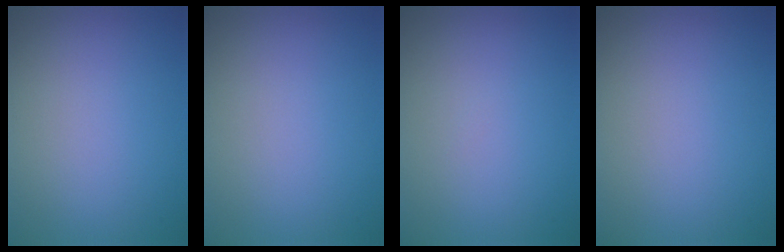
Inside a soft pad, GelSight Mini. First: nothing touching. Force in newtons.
{"total": 0.0}
{"total": 0.0}
{"total": 0.0}